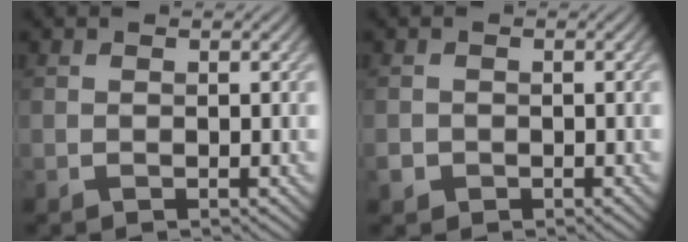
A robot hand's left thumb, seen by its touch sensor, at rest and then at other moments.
{"total": 1.4, "force": [-0.7, 1.2, 0.4], "torque": [-0.009, -0.007, -0.016]}